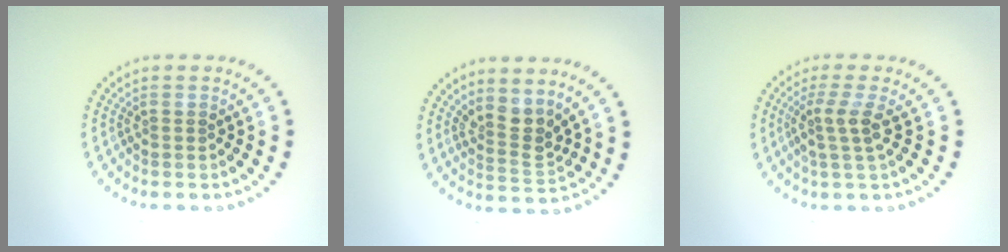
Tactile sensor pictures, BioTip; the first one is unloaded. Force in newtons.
{"total": 2.8, "press": 2.0, "slide": 1.9}
{"total": 2.6, "press": 2.0, "slide": 1.6}